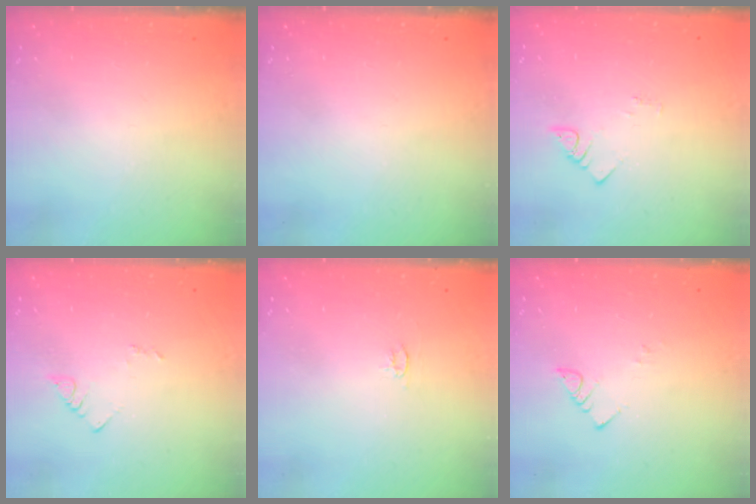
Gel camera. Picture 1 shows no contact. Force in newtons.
{"total": 0.0}
{"total": 2.1, "press": 2.0, "slide": 0.4}
{"total": 3.4, "press": 3.4, "slide": 0.3}
{"total": 2.6, "press": 2.6, "slide": 0.3}
{"total": 2.2, "press": 2.2, "slide": 0.2}